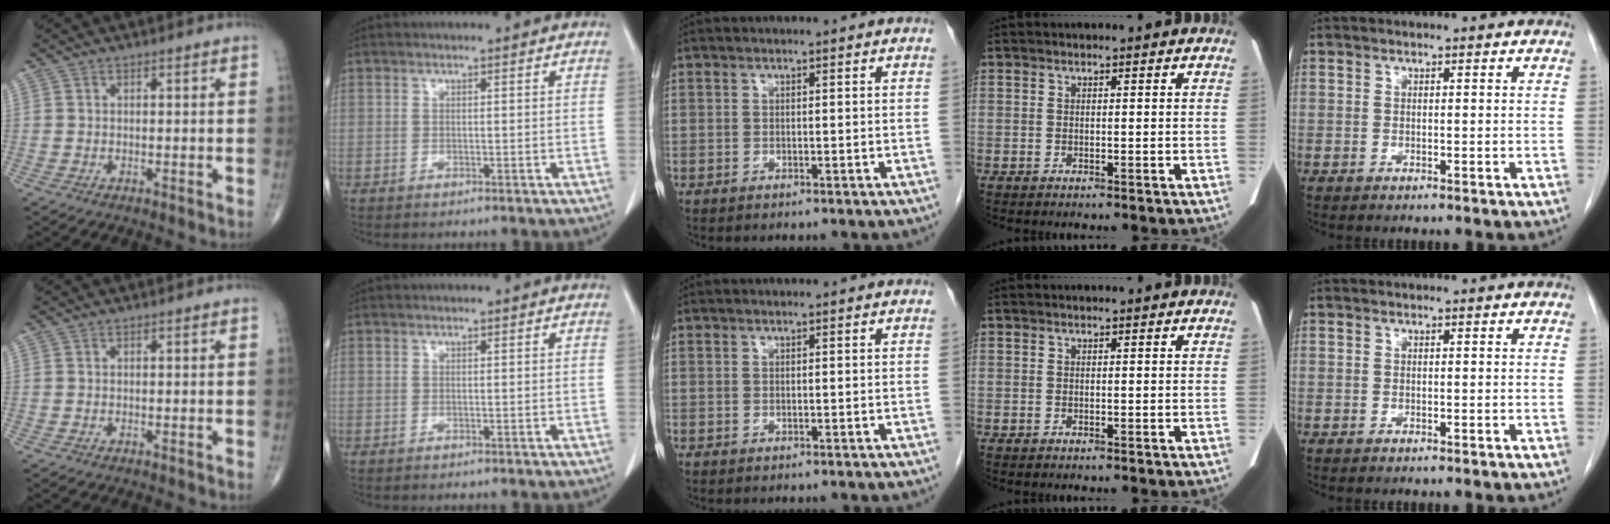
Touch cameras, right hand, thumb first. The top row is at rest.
{}